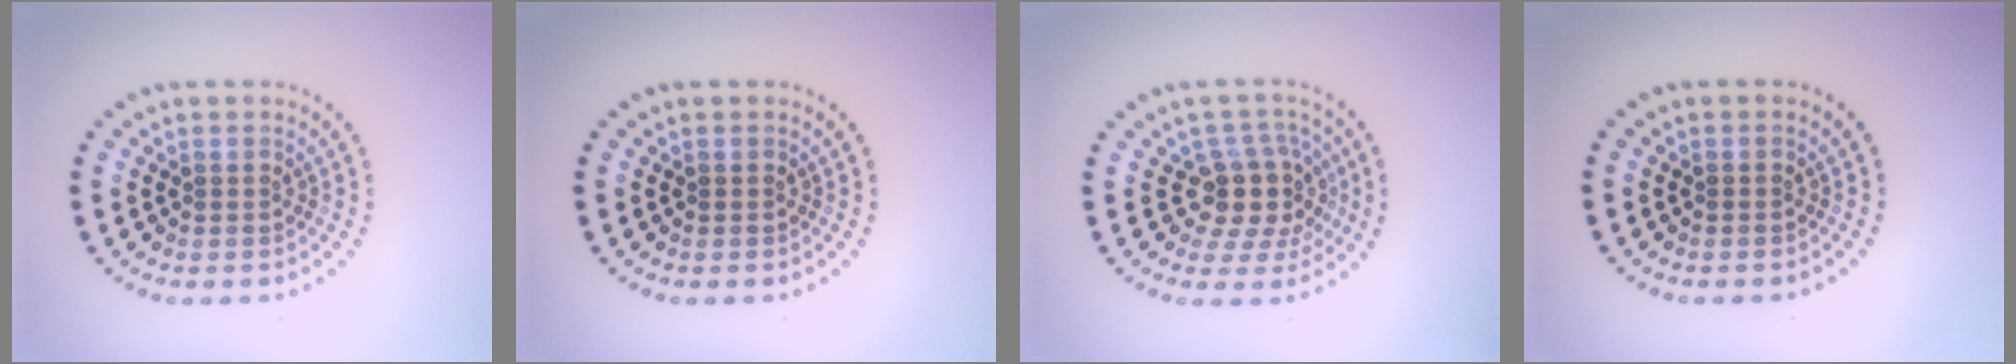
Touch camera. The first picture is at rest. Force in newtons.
{"total": 0.0}
{"total": 4.2, "press": 3.4, "slide": 2.4}
{"total": 0.0}